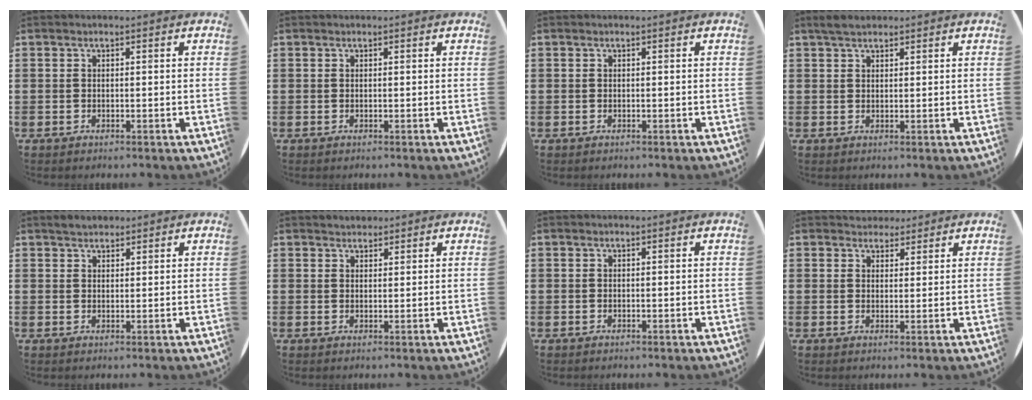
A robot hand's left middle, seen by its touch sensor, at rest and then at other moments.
{"total": 0.0}
{"total": 0.0}
{"total": 2.0, "force": [1.7, 0.6, 0.7], "torque": [-0.009, 0.003, 0.031]}
{"total": 1.7, "force": [1.6, 0.5, 0.3], "torque": [0.000, 0.002, 0.029]}
{"total": 1.4, "force": [1.4, 0.4, -0.1], "torque": [0.001, 0.004, 0.027]}
{"total": 0.0}
{"total": 2.6, "force": [2.5, 0.9, -0.1], "torque": [0.006, -0.004, 0.045]}